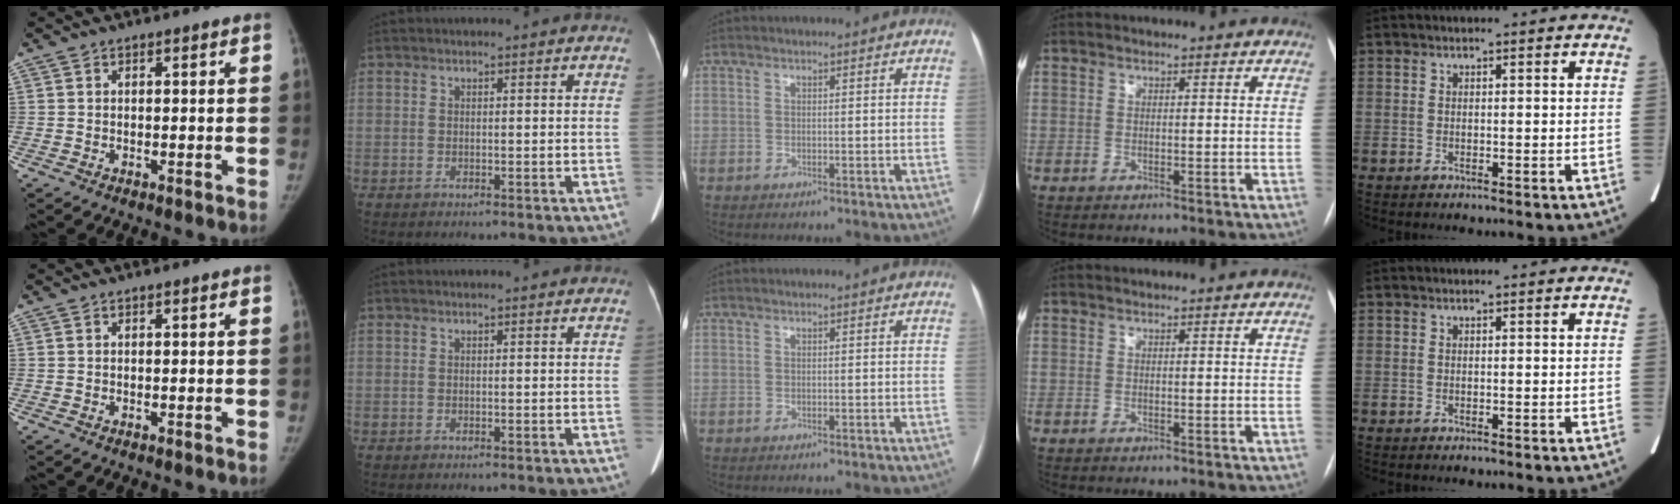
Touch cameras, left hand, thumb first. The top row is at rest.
{}